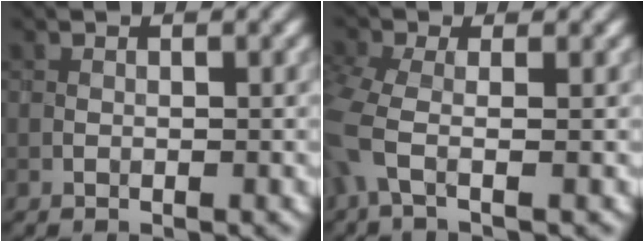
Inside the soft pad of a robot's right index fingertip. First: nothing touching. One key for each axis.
{"total": 3.9, "fx": -1.2, "fy": 1.5, "fz": 3.4, "tx": -0.092, "ty": -0.011, "tz": -0.036}